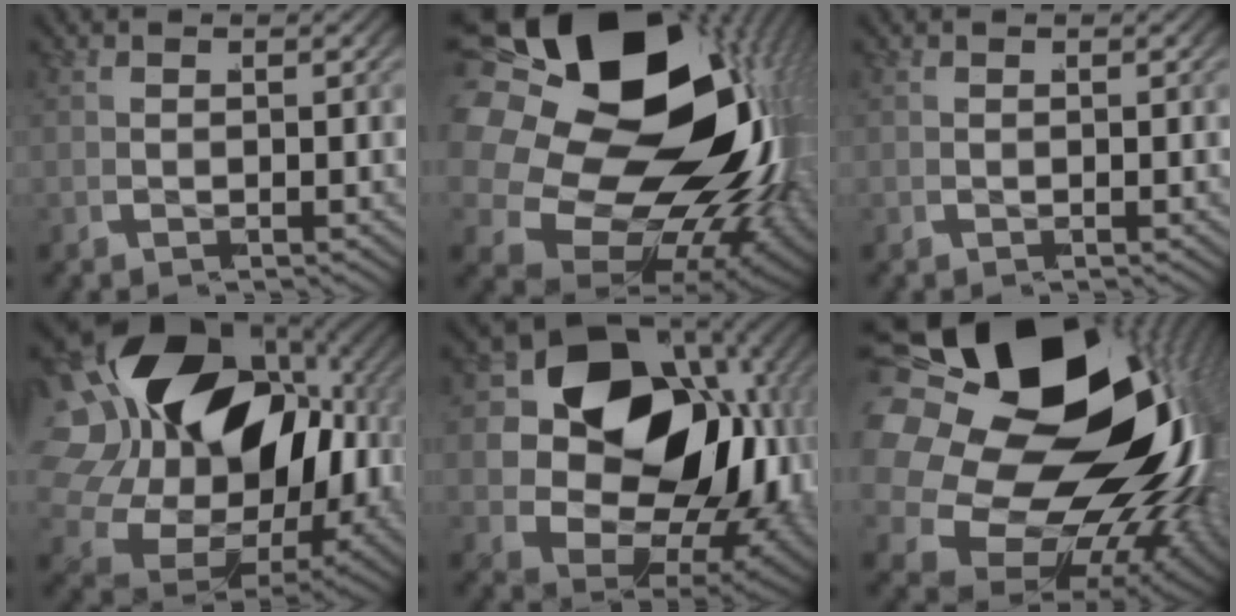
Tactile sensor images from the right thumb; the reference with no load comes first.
{"total": 34.2, "force": [-1.2, 23.7, 24.7], "torque": [-0.405, -0.048, -0.013]}
{"total": 0.0}
{"total": 25.5, "force": [-0.1, 18.5, 17.6], "torque": [-0.323, -0.042, 0.004]}
{"total": 23.3, "force": [0.0, 16.0, 16.9], "torque": [-0.291, -0.054, 0.015]}
{"total": 38.1, "force": [-1.2, 26.5, 27.4], "torque": [-0.440, -0.057, -0.011]}